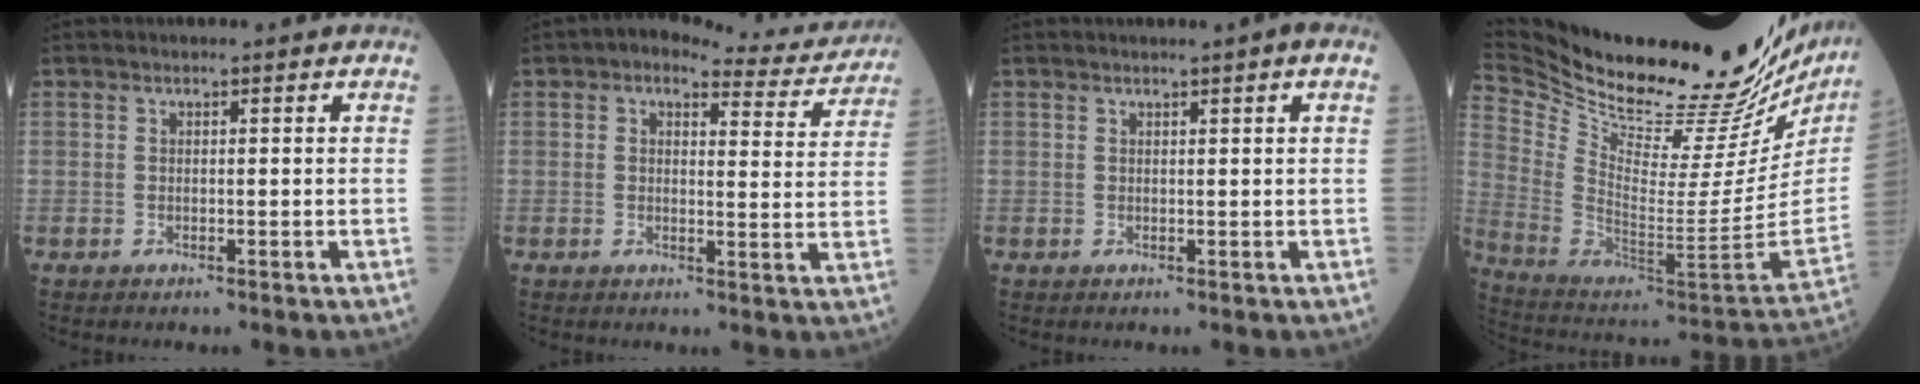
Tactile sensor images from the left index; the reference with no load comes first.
{"total": 8.9, "force": [7.8, 3.3, 2.8], "torque": [-0.018, 0.000, 0.071]}
{"total": 1.0, "force": [0.3, 0.0, 0.9], "torque": [-0.013, 0.000, 0.000]}
{"total": 38.5, "force": [32.8, 7.6, 18.6], "torque": [-0.333, -0.106, 0.460]}